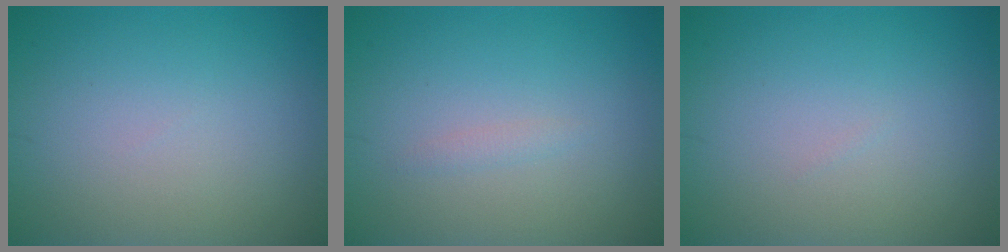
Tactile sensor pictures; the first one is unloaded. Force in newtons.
{"total": 0.7, "press": 0.6, "slide": 0.1}
{"total": 0.0}